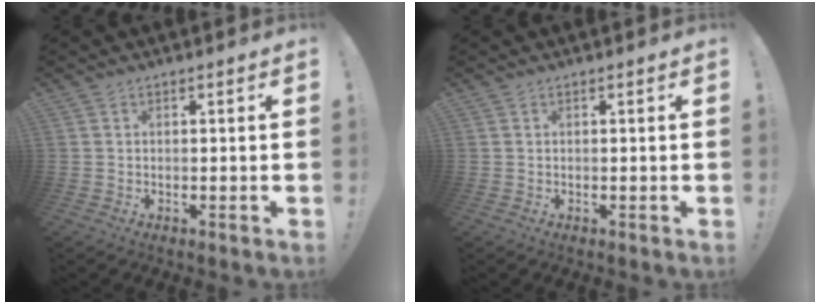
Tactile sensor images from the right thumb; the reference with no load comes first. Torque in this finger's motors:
{"motor_torque": [-0.40, -0.52, 0.04, -0.07, -0.09]}